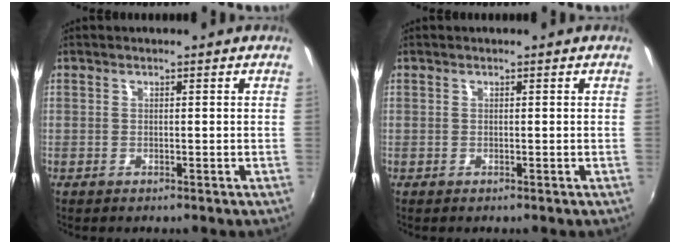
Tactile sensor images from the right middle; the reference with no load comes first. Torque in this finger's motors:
{"motor_torque": [-0.05, -0.09, 0.06, 0.00]}